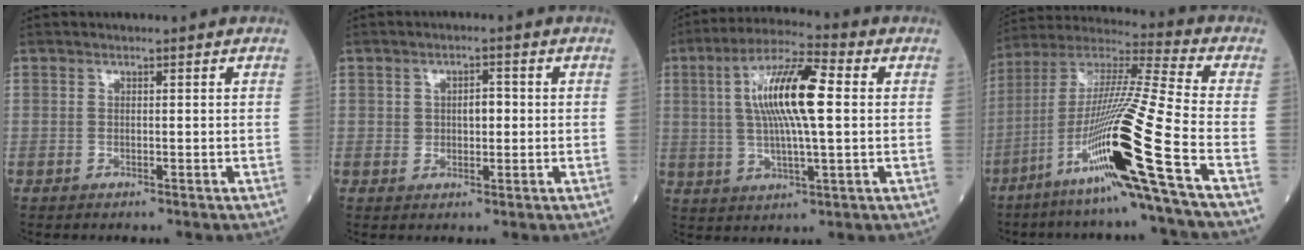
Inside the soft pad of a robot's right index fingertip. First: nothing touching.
{"total": 3.1, "force": [0.3, 1.8, 2.5], "torque": [-0.036, 0.007, 0.006]}
{"total": 13.1, "force": [2.0, 2.0, 12.8], "torque": [-0.242, 0.019, 0.033]}
{"total": 21.6, "force": [-9.3, -1.9, 19.4], "torque": [-0.380, -0.030, -0.180]}